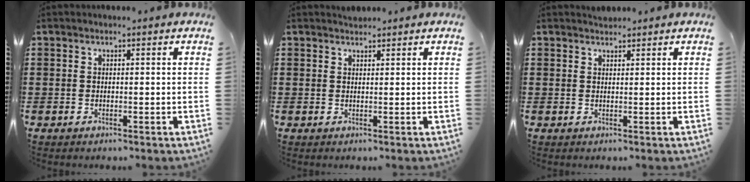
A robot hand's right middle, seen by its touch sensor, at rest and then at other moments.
{"total": 1.1, "force": [1.0, 0.2, -0.2], "torque": [0.001, 0.000, 0.020]}
{"total": 1.2, "force": [1.2, 0.3, -0.2], "torque": [0.000, 0.000, 0.022]}